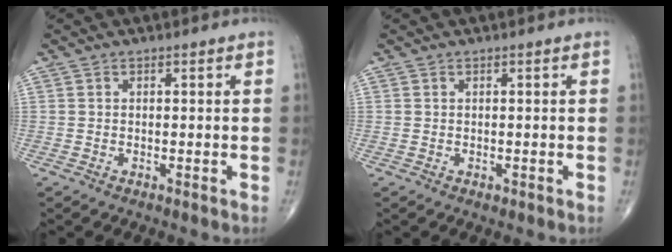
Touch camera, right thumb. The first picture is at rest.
{"total": 0.5, "force": [-0.3, 0.3, 0.3], "torque": [-0.009, 0.001, -0.003]}